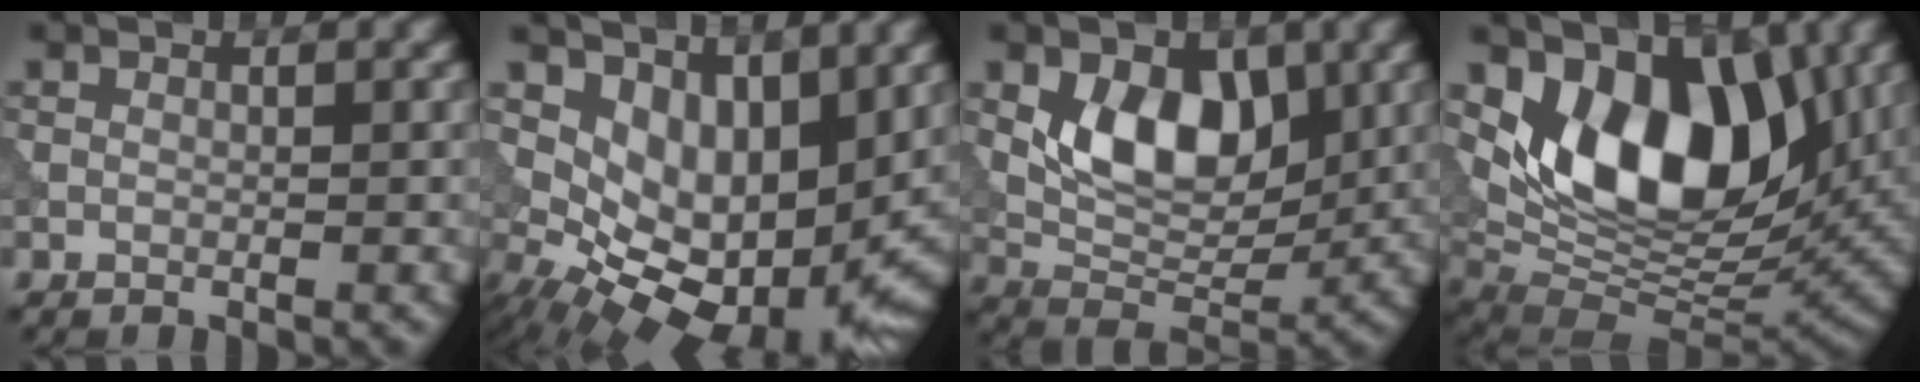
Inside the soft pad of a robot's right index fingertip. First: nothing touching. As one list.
[{"total": 9.4, "force": [1.9, 5.3, 7.5], "torque": [-0.133, -0.029, 0.054]}, {"total": 6.7, "force": [1.6, 4.2, 5.0], "torque": [-0.077, -0.012, 0.030]}, {"total": 10.6, "force": [3.3, 6.1, 8.0], "torque": [-0.115, -0.015, 0.057]}]